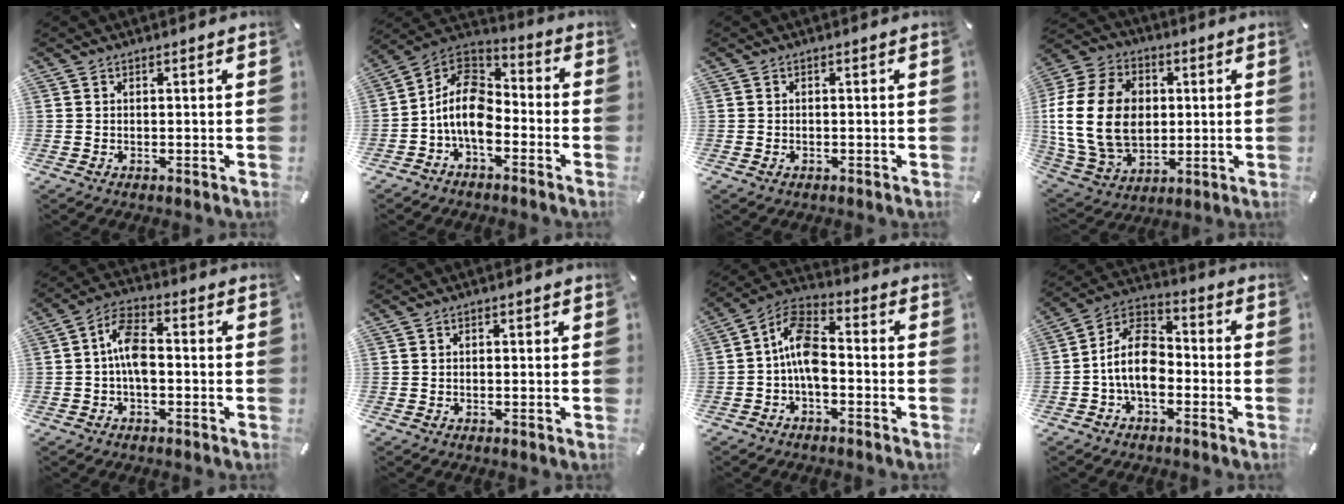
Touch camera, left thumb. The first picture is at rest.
{"total": 12.2, "force": [-4.7, 7.8, 8.2], "torque": [-0.181, 0.015, -0.094]}
{"total": 0.9, "force": [-0.4, 0.7, 0.5], "torque": [-0.010, 0.001, -0.008]}
{"total": 20.7, "force": [1.1, 15.5, 13.7], "torque": [-0.292, 0.005, 0.017]}
{"total": 8.1, "force": [-1.2, 4.4, 6.7], "torque": [-0.135, 0.017, -0.023]}
{"total": 0.6, "force": [-0.1, 0.6, 0.3], "torque": [-0.004, 0.004, -0.003]}
{"total": 10.0, "force": [-2.3, 6.1, 7.7], "torque": [-0.162, 0.011, -0.040]}
{"total": 12.0, "force": [-3.4, 7.6, 8.6], "torque": [-0.189, 0.017, -0.066]}